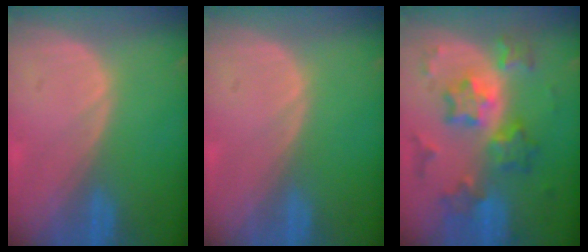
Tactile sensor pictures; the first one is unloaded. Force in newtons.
{"total": 0.0}
{"total": 9.4, "press": 9.3, "slide": 0.7}